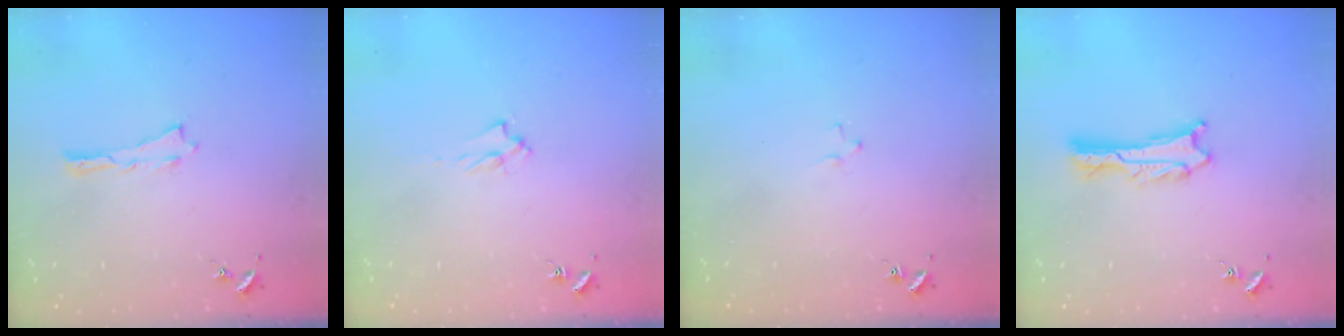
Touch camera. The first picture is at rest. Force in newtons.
{"total": 1.7, "press": 1.6, "slide": 0.3}
{"total": 1.2, "press": 1.2, "slide": 0.2}
{"total": 1.1, "press": 1.1, "slide": 0.2}